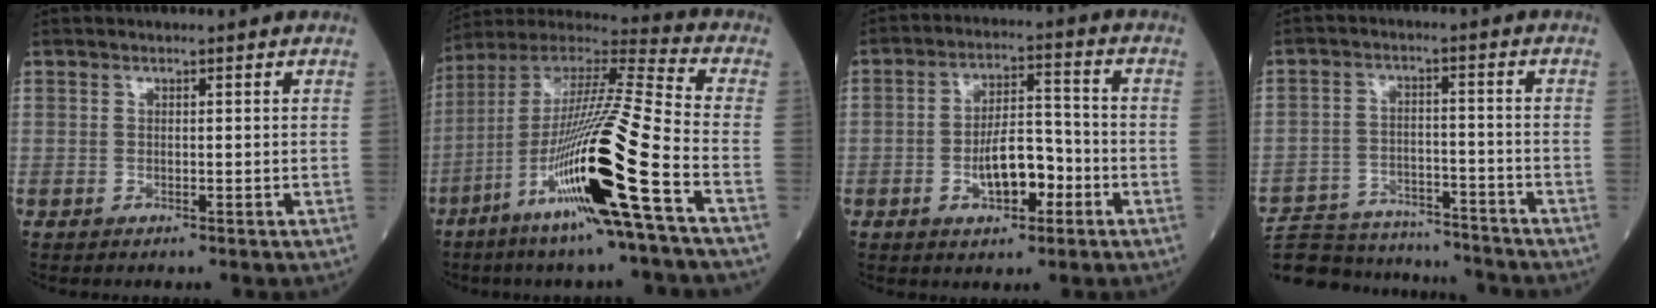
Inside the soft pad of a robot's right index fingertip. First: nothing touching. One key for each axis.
{"total": 21.9, "fx": -8.6, "fy": -0.8, "fz": 20.2, "tx": -0.407, "ty": -0.038, "tz": -0.168}
{"total": 7.7, "fx": -2.6, "fy": 3.2, "fz": 6.4, "tx": -0.118, "ty": 0.012, "tz": -0.040}
{"total": 17.9, "fx": -16.8, "fy": 4.2, "fz": 4.4, "tx": -0.101, "ty": 0.007, "tz": -0.247}